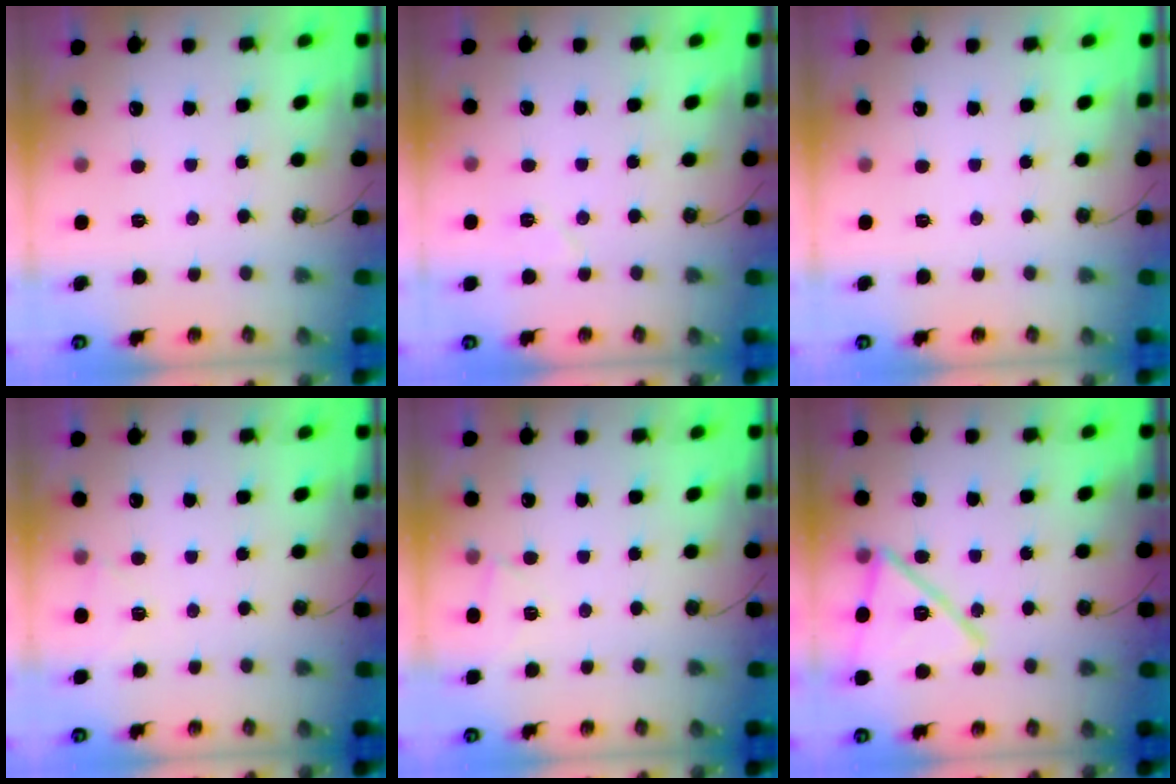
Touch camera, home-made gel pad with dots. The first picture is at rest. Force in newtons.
{"total": 5.6, "press": 4.9, "slide": 2.7}
{"total": 0.0}
{"total": 4.0, "press": 3.9, "slide": 0.7}
{"total": 3.4, "press": 3.4, "slide": 0.5}
{"total": 17.4, "press": 17.4, "slide": 1.1}